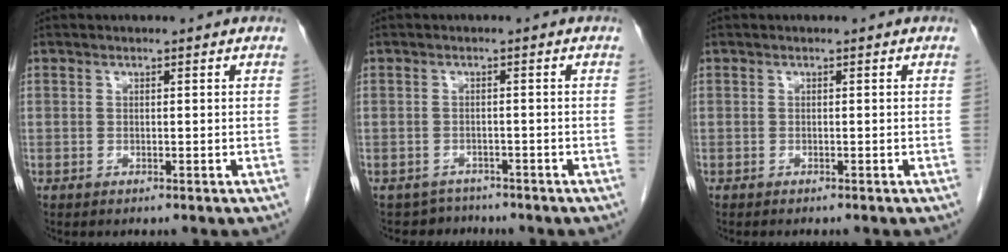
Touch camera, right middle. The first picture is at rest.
{"total": 2.9, "force": [-2.4, 1.2, -1.1], "torque": [0.016, 0.001, -0.040]}
{"total": 1.6, "force": [-1.3, 0.4, 0.7], "torque": [-0.012, -0.002, -0.014]}